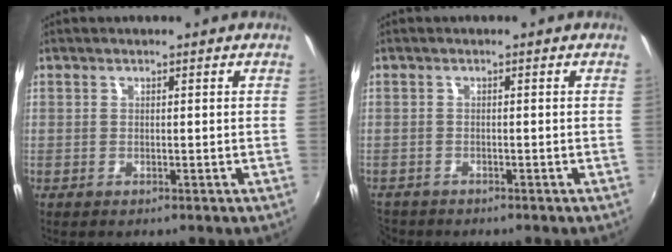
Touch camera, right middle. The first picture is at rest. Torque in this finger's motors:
{"motor_torque": [0.09, -0.55, -0.05, 0.00]}